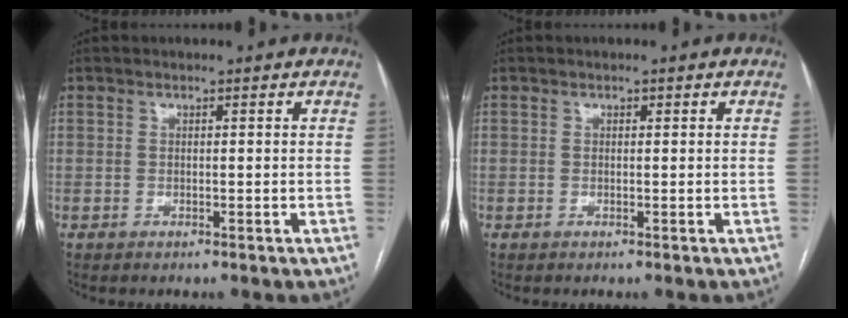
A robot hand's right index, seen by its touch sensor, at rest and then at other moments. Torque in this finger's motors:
{"motor_torque": [0.02, 0.03, -0.01, 0.00]}